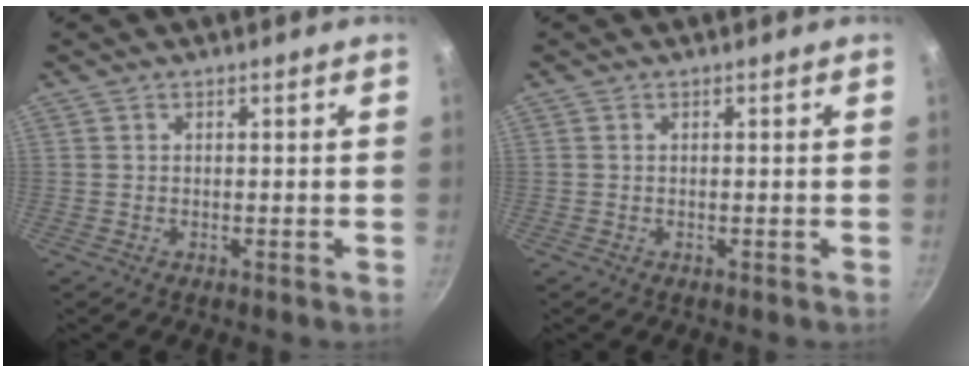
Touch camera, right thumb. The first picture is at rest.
{"total": 0.0}